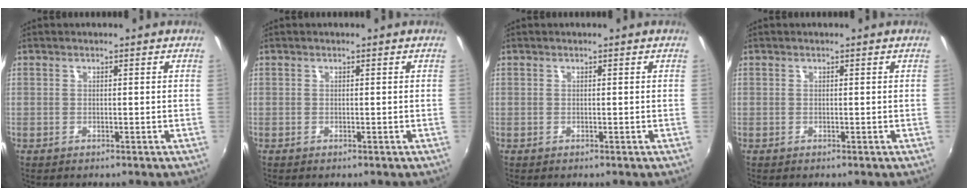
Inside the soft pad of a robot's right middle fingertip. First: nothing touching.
{"total": 0.0}
{"total": 0.0}
{"total": 0.0}